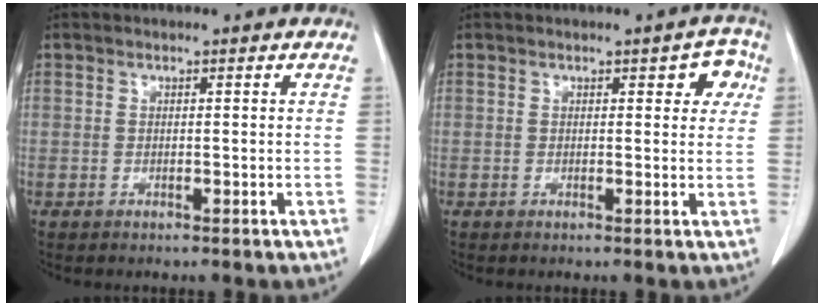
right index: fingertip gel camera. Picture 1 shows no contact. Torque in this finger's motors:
{"motor_torque": [0.03, 0.09, 0.05, 0.00]}